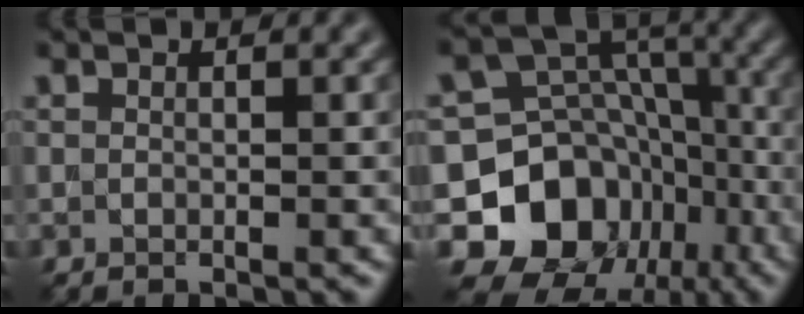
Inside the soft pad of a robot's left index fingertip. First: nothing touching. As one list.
[{"total": 12.4, "force": [-4.9, 10.3, 4.9], "torque": [-0.098, 0.025, -0.102]}]